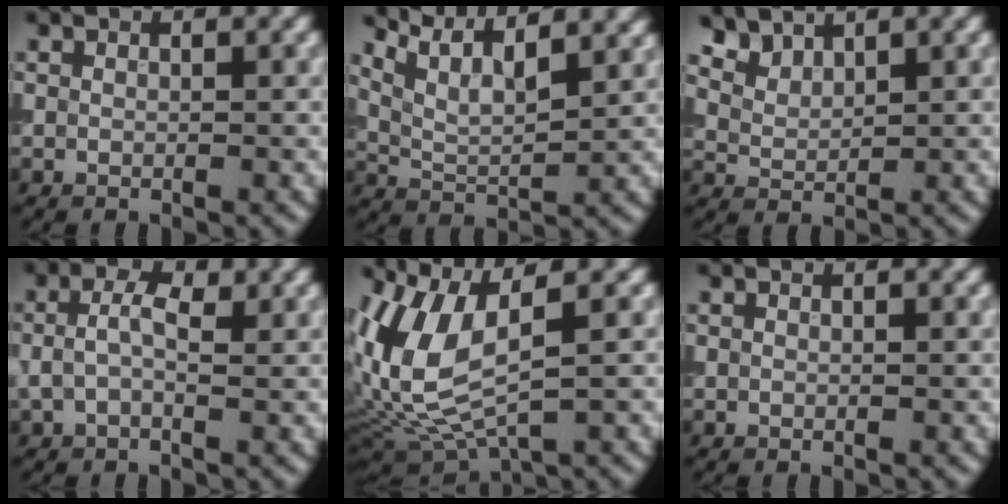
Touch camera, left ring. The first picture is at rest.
{"total": 7.0, "force": [5.3, 1.9, 4.2], "torque": [-0.080, 0.024, 0.073]}
{"total": 3.6, "force": [3.1, 1.6, 1.1], "torque": [-0.040, -0.005, 0.075]}
{"total": 2.6, "force": [0.1, 1.2, 2.3], "torque": [-0.050, 0.005, -0.003]}
{"total": 9.0, "force": [1.5, 3.5, 8.1], "torque": [-0.191, 0.002, 0.031]}
{"total": 0.0}